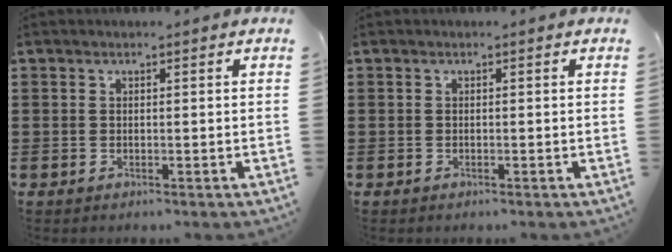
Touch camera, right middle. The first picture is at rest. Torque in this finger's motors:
{"motor_torque": [0.02, -0.13, -0.02, 0.02]}